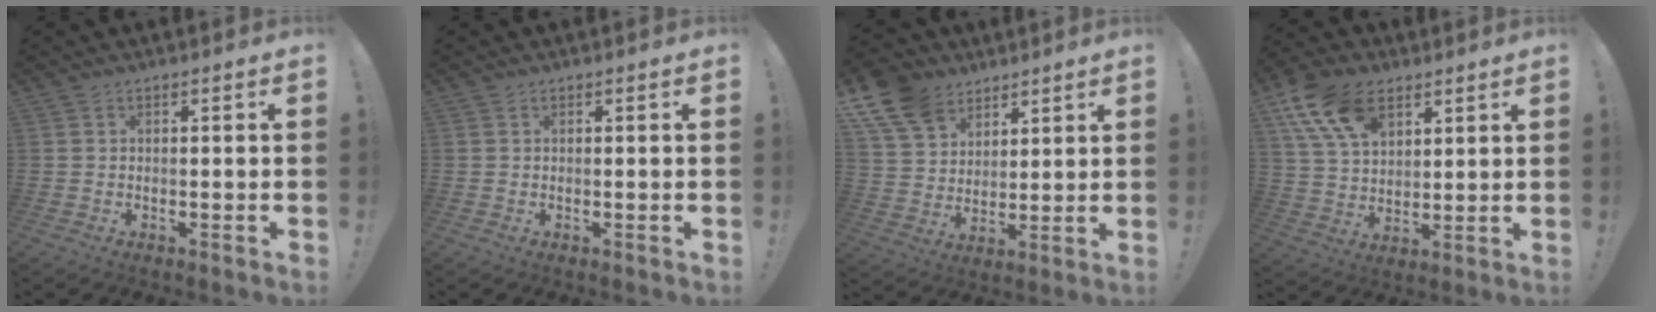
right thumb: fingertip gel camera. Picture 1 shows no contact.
{"total": 0.0}
{"total": 13.8, "force": [9.1, 9.0, 5.1], "torque": [-0.101, -0.053, 0.178]}
{"total": 16.1, "force": [8.7, 10.0, 9.1], "torque": [-0.168, -0.030, 0.166]}